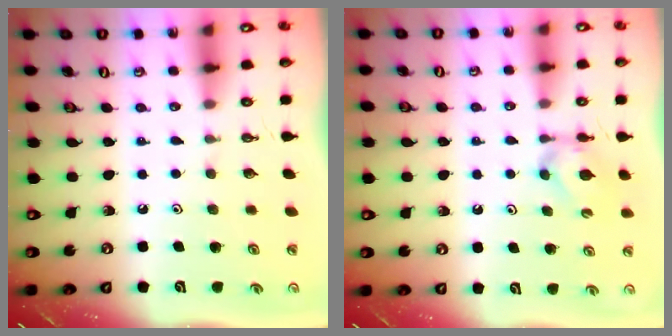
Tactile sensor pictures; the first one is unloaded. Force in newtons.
{"total": 5.9, "press": 5.8, "slide": 0.8}